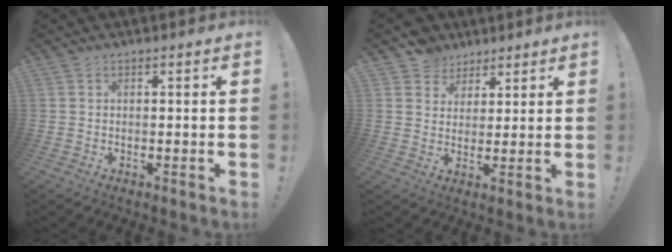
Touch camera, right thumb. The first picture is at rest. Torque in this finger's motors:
{"motor_torque": [0.62, 0.76, 0.37, 0.34, -0.02]}